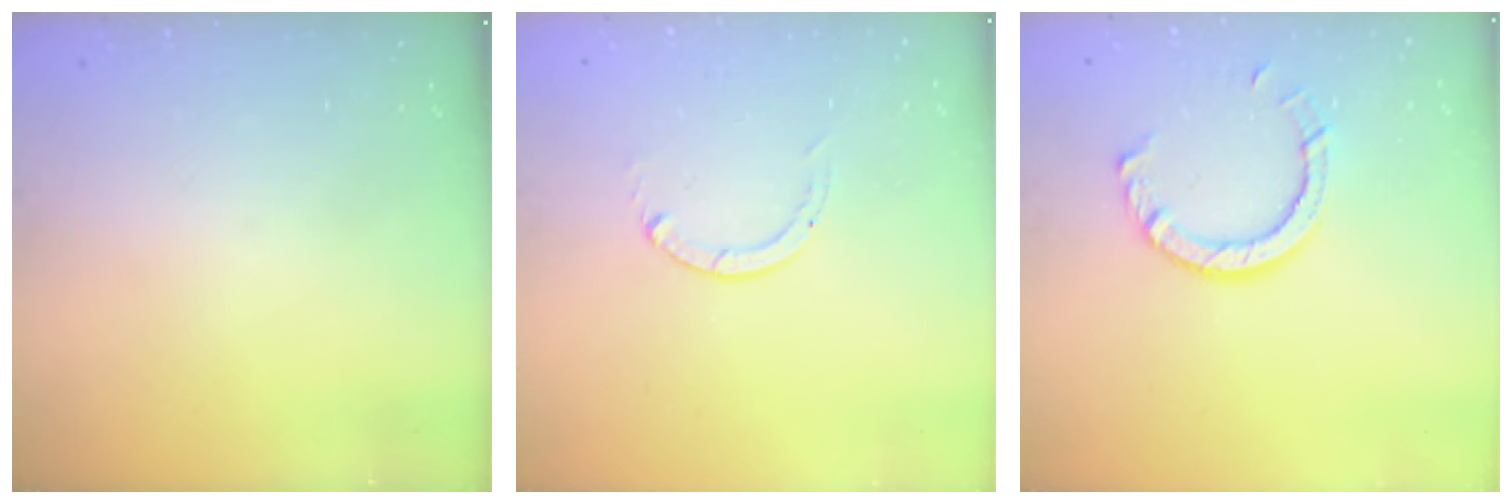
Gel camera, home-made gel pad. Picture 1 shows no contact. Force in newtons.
{"total": 0.0}
{"total": 7.8, "press": 7.7, "slide": 0.7}